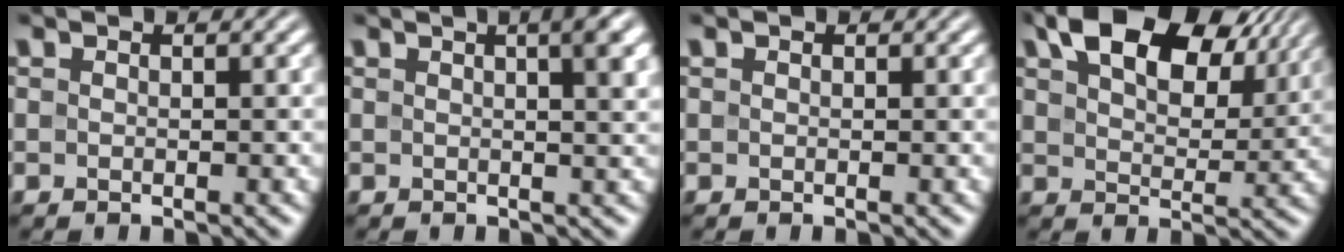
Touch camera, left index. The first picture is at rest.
{"total": 5.2, "force": [2.1, 1.7, 4.5], "torque": [-0.030, 0.022, 0.009]}
{"total": 0.0}
{"total": 11.9, "force": [6.6, 6.4, 7.5], "torque": [-0.128, 0.020, 0.112]}